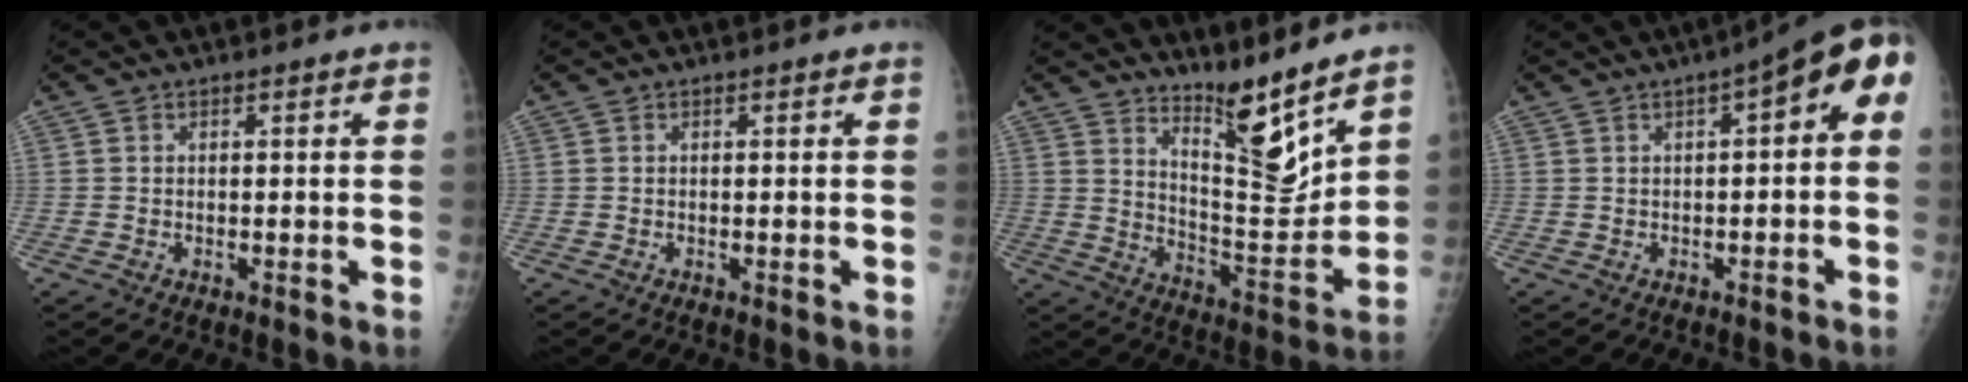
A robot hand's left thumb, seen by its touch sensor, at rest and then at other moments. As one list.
[{"total": 0.0}, {"total": 11.9, "force": [9.4, 1.9, 7.0], "torque": [-0.083, -0.094, 0.167]}, {"total": 9.3, "force": [1.4, 3.6, 8.4], "torque": [-0.096, 0.038, 0.007]}]